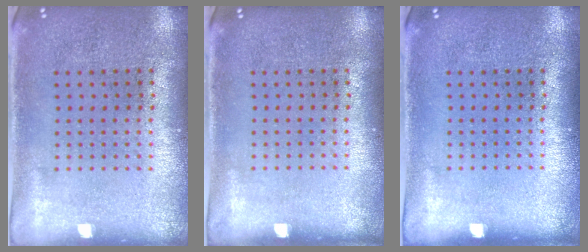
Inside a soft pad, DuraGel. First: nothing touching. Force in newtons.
{"total": 0.0}
{"total": 0.0}